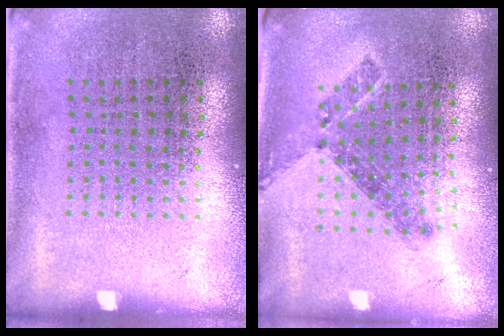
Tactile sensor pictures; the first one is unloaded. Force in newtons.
{"total": 0.8, "press": 0.8, "slide": 0.3}